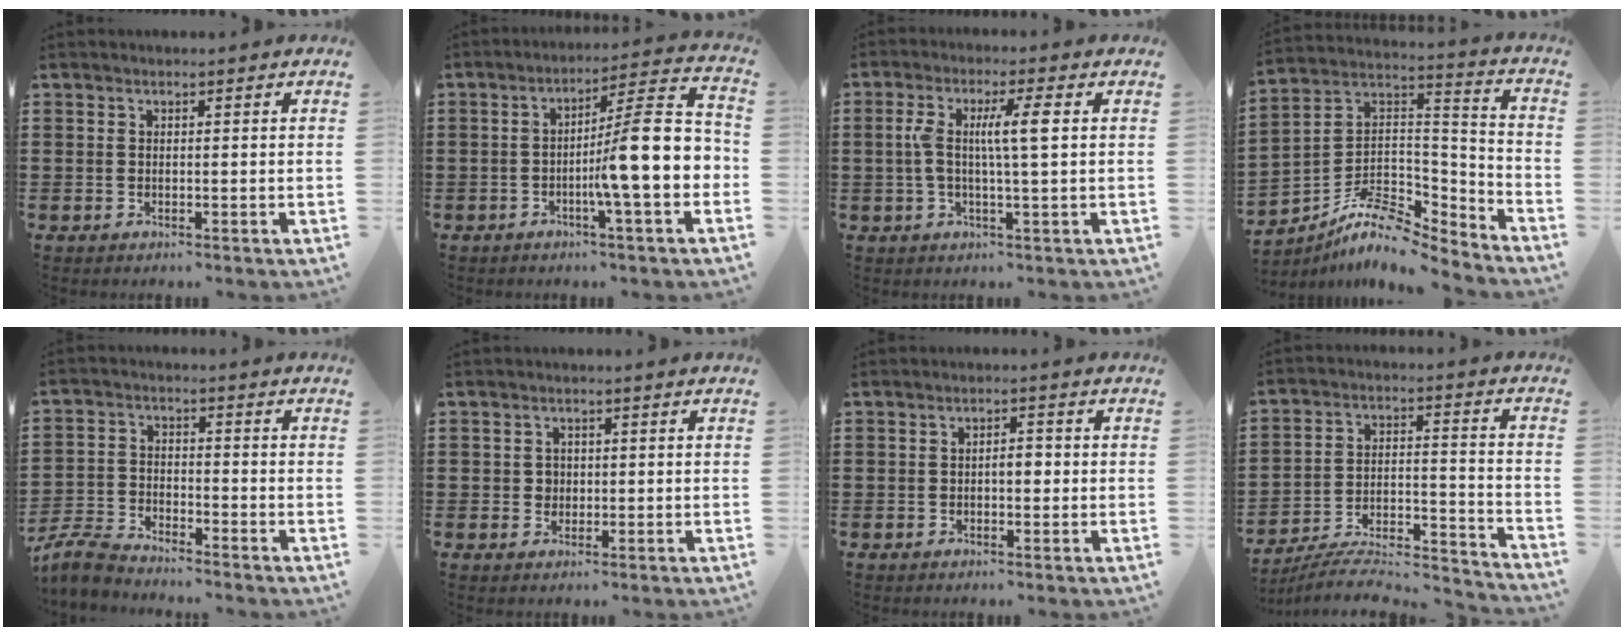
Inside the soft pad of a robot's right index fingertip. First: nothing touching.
{"total": 12.0, "force": [-2.1, 1.1, 11.8], "torque": [-0.184, -0.026, -0.044]}
{"total": 6.4, "force": [0.9, 0.8, 6.3], "torque": [-0.128, -0.003, 0.008]}
{"total": 9.3, "force": [-7.8, 3.0, 4.1], "torque": [-0.086, 0.004, -0.155]}
{"total": 4.9, "force": [-4.7, 0.7, 1.1], "torque": [-0.048, -0.006, -0.102]}
{"total": 1.7, "force": [0.1, 1.6, 0.5], "torque": [-0.015, 0.008, 0.001]}
{"total": 2.3, "force": [-0.4, 1.0, 2.0], "torque": [-0.039, 0.004, -0.008]}
{"total": 7.2, "force": [-6.6, 1.5, 2.5], "torque": [-0.046, 0.001, -0.131]}